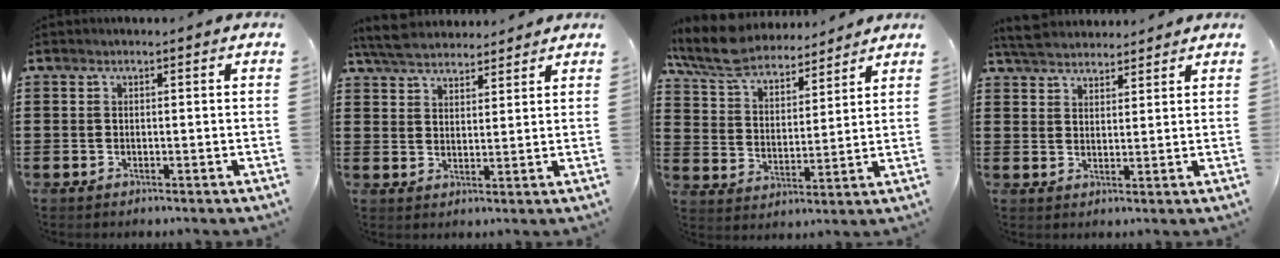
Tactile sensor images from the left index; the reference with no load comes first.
{"total": 5.3, "force": [4.9, 1.4, 1.4], "torque": [-0.044, -0.007, 0.093]}
{"total": 8.6, "force": [7.7, 2.3, 3.1], "torque": [-0.093, -0.035, 0.139]}
{"total": 4.2, "force": [4.0, 1.1, 0.7], "torque": [-0.030, -0.004, 0.075]}